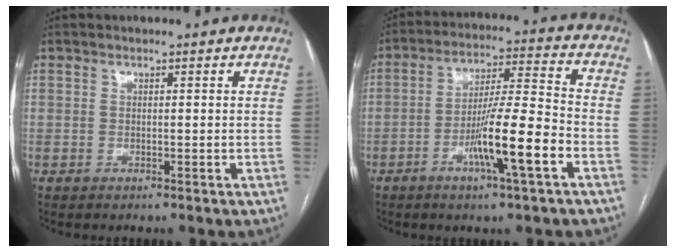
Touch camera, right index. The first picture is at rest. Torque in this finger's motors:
{"motor_torque": [1.64, -0.50, 0.90, 0.20]}